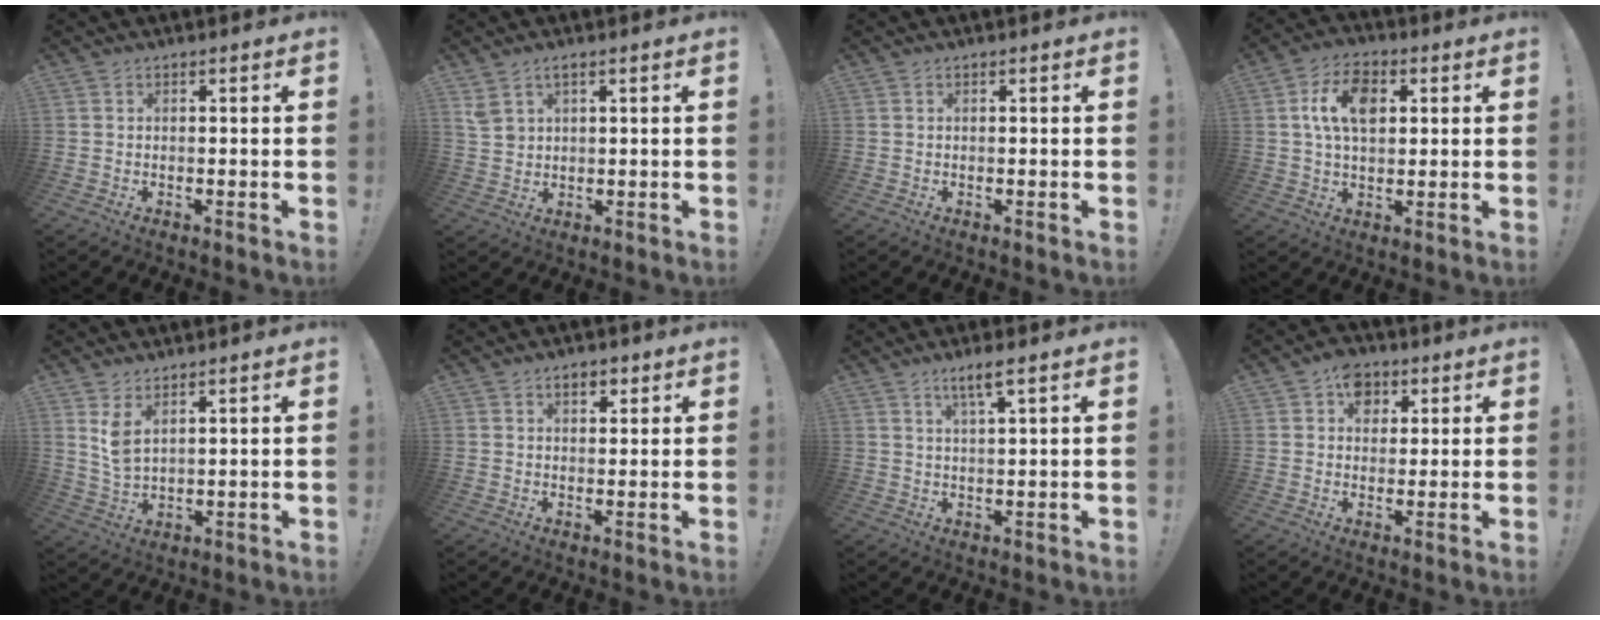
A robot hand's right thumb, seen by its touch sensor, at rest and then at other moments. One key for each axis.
{"total": 4.0, "fx": 2.3, "fy": 2.3, "fz": 2.4, "tx": -0.040, "ty": -0.010, "tz": 0.044}
{"total": 0.0}
{"total": 11.5, "fx": 2.9, "fy": 7.2, "fz": 8.5, "tx": -0.138, "ty": 0.013, "tz": 0.054}
{"total": 5.4, "fx": 3.2, "fy": 2.4, "fz": 3.6, "tx": -0.067, "ty": -0.017, "tz": 0.060}
{"total": 3.5, "fx": 1.9, "fy": 2.0, "fz": 2.1, "tx": -0.026, "ty": -0.002, "tz": 0.032}
{"total": 4.6, "fx": 2.9, "fy": 0.1, "fz": 3.6, "tx": -0.060, "ty": -0.010, "tz": 0.044}
{"total": 7.7, "fx": 3.2, "fy": 6.3, "fz": 3.1, "tx": -0.030, "ty": -0.009, "tz": 0.059}